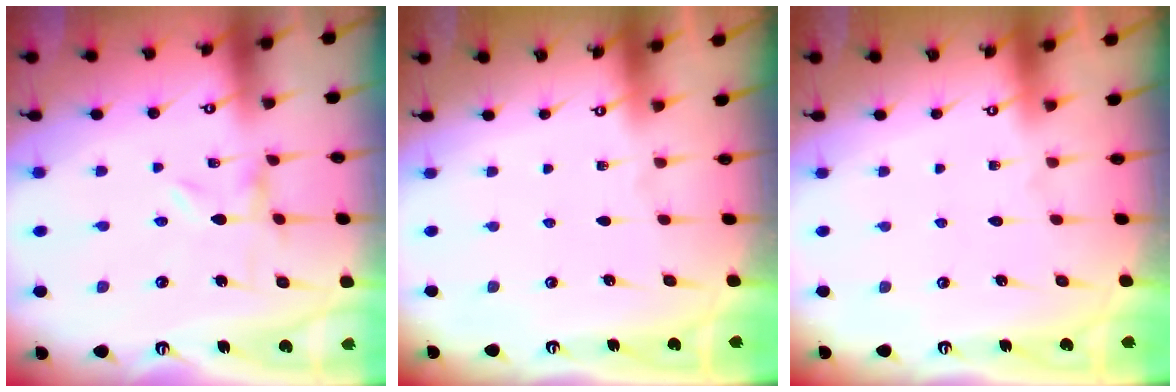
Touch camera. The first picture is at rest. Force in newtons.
{"total": 0.0}
{"total": 1.8, "press": 1.8, "slide": 0.1}